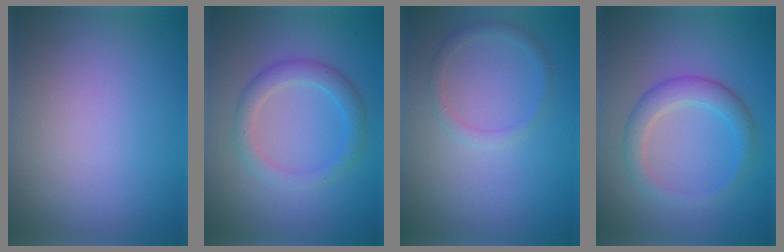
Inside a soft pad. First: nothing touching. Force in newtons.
{"total": 2.8, "press": 2.8, "slide": 0.1}
{"total": 1.3, "press": 1.3, "slide": 0.0}
{"total": 2.2, "press": 2.2, "slide": 0.2}